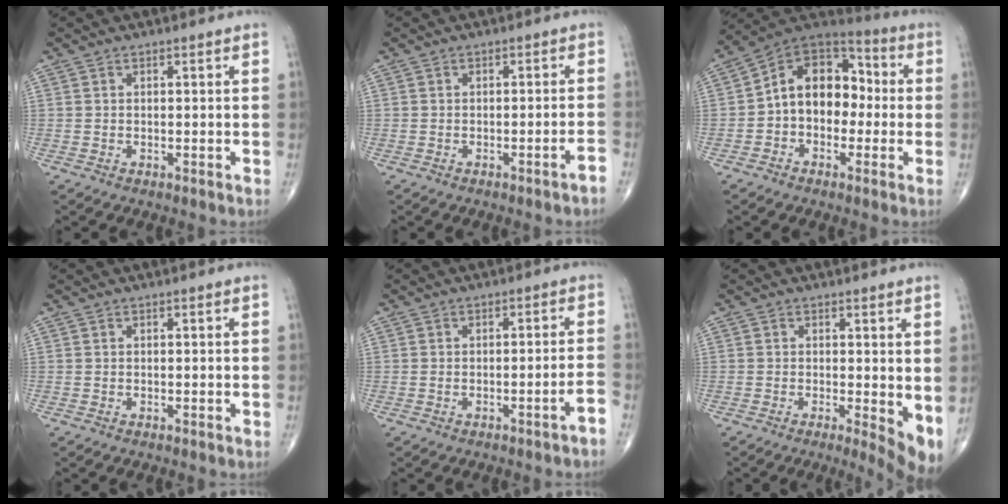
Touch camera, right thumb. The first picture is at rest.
{"total": 1.8, "force": [-1.4, -0.1, 1.1], "torque": [-0.022, 0.014, -0.018]}
{"total": 13.9, "force": [-0.7, 10.0, 9.7], "torque": [-0.113, 0.049, -0.028]}
{"total": 0.0}
{"total": 2.6, "force": [-1.8, -0.1, 1.9], "torque": [-0.033, 0.023, -0.022]}
{"total": 5.7, "force": [0.1, 2.0, 5.3], "torque": [-0.067, -0.012, 0.002]}